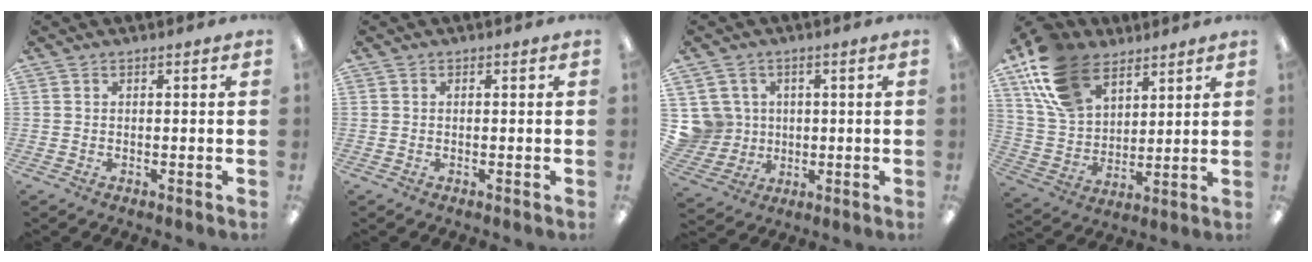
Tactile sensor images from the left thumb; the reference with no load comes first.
{"total": 0.0}
{"total": 7.7, "force": [1.8, 7.5, 0.4], "torque": [-0.037, -0.002, 0.044]}
{"total": 18.3, "force": [11.4, 11.0, 9.3], "torque": [-0.198, -0.031, 0.221]}